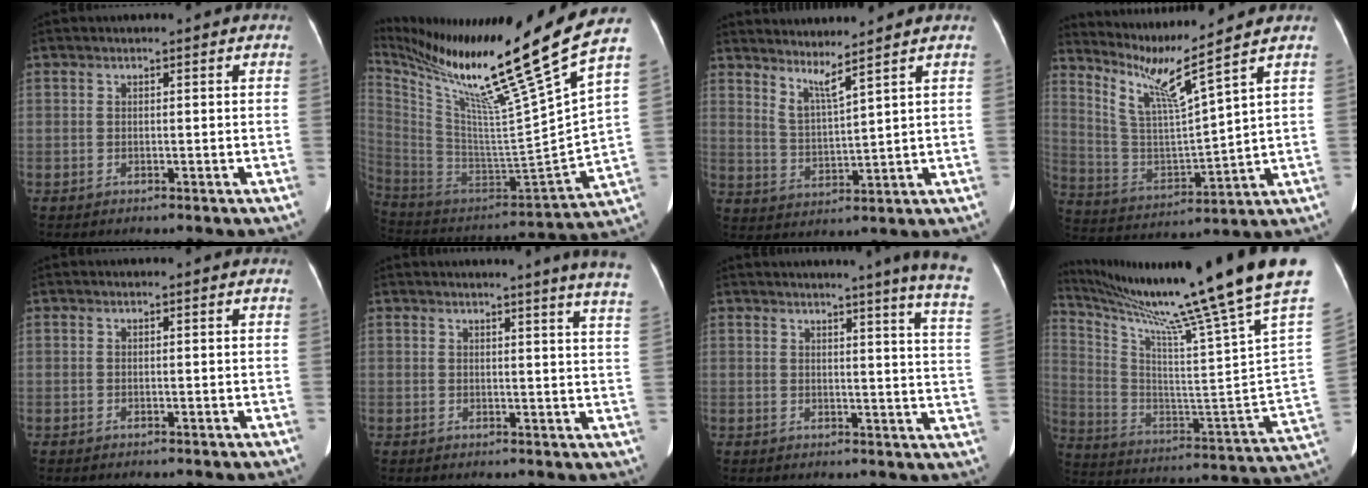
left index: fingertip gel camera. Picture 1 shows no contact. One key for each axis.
{"total": 28.3, "fx": 20.4, "fy": -2.6, "fz": 19.3, "tx": -0.354, "ty": -0.071, "tz": 0.332}
{"total": 4.3, "fx": 3.6, "fy": -1.2, "fz": 2.1, "tx": -0.050, "ty": -0.023, "tz": 0.076}
{"total": 10.6, "fx": 8.0, "fy": -1.9, "fz": 6.6, "tx": -0.133, "ty": -0.013, "tz": 0.159}
{"total": 0.0}
{"total": 10.8, "fx": 9.5, "fy": -1.6, "fz": 4.9, "tx": -0.060, "ty": -0.061, "tz": 0.079}
{"total": 13.9, "fx": 11.6, "fy": -2.0, "fz": 7.3, "tx": -0.093, "ty": -0.081, "tz": 0.108}
{"total": 30.2, "fx": 24.1, "fy": -2.9, "fz": 18.0, "tx": -0.321, "ty": -0.104, "tz": 0.350}